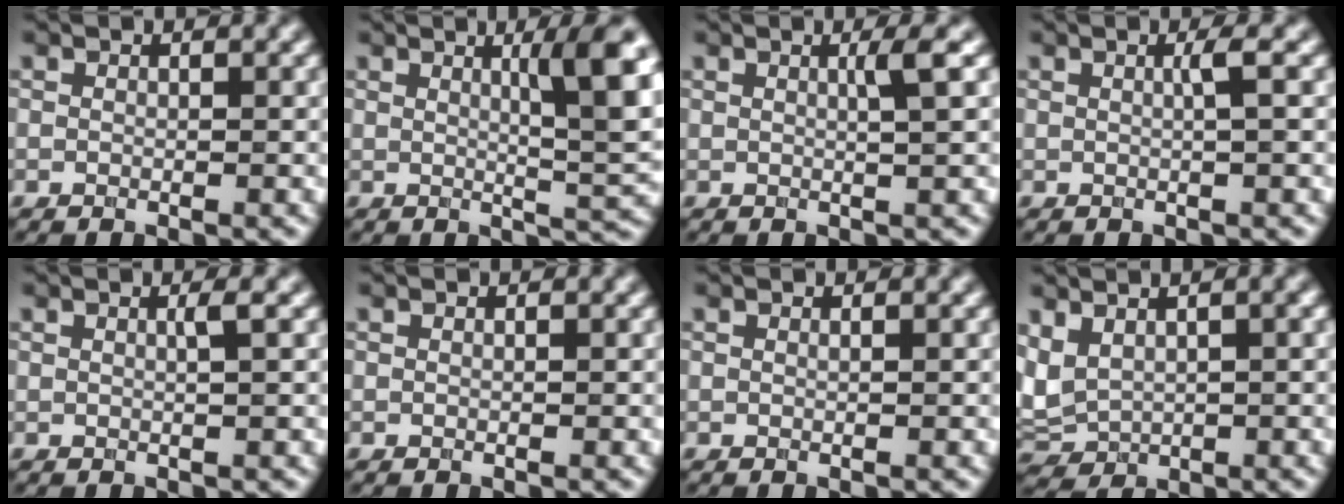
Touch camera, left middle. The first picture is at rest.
{"total": 6.7, "force": [1.7, 1.0, 6.4], "torque": [-0.077, 0.000, 0.038]}
{"total": 1.6, "force": [0.3, -0.1, 1.5], "torque": [-0.028, 0.005, 0.010]}
{"total": 1.2, "force": [-0.1, 0.0, 1.2], "torque": [-0.025, 0.007, 0.002]}
{"total": 0.8, "force": [0.0, 0.0, 0.8], "torque": [-0.013, 0.004, 0.004]}
{"total": 0.0}
{"total": 0.0}
{"total": 3.4, "force": [1.2, 1.8, 2.6], "torque": [-0.083, 0.012, 0.039]}